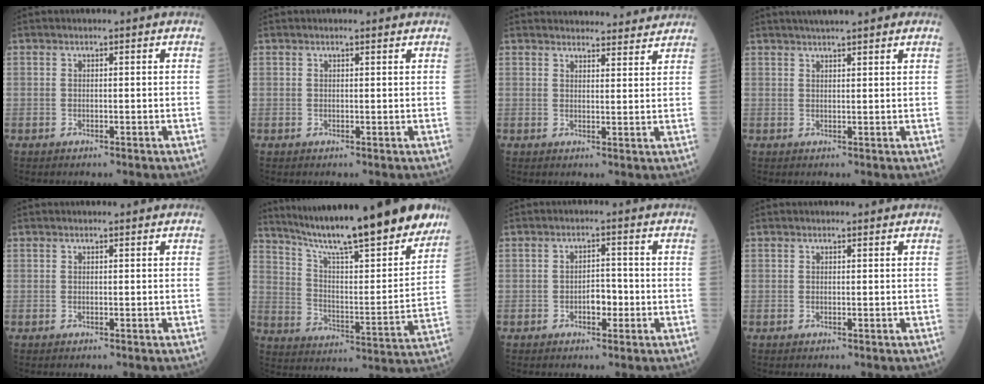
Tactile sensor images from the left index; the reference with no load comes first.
{"total": 0.9, "force": [0.8, 0.0, 0.3], "torque": [-0.011, 0.002, 0.010]}
{"total": 12.4, "force": [12.0, 2.3, 2.2], "torque": [-0.005, 0.009, 0.136]}
{"total": 13.1, "force": [10.7, 1.3, 7.5], "torque": [-0.113, 0.021, 0.146]}
{"total": 0.0}
{"total": 25.0, "force": [20.7, 2.0, 13.8], "torque": [-0.223, -0.037, 0.301]}
{"total": 2.8, "force": [-1.2, 1.5, 2.0], "torque": [-0.030, 0.002, -0.019]}
{"total": 0.6, "force": [0.6, 0.1, -0.1], "torque": [-0.007, -0.003, 0.006]}